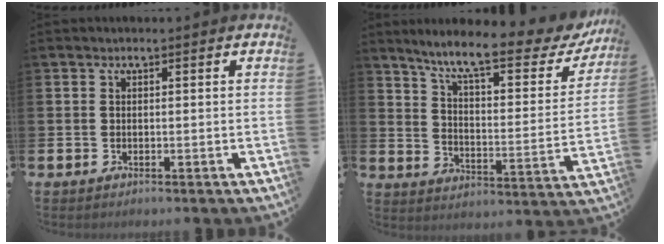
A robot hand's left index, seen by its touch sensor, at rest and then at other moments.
{"total": 9.1, "force": [7.4, 1.8, 5.1], "torque": [-0.113, -0.049, 0.114]}